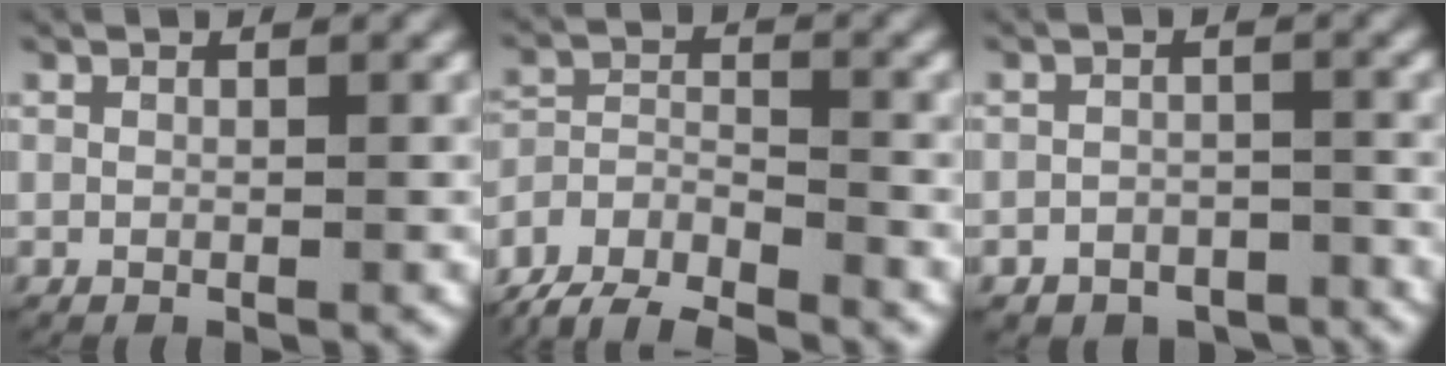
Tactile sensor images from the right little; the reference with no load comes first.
{"total": 8.6, "force": [-5.8, 6.0, 2.0], "torque": [-0.058, -0.026, -0.104]}
{"total": 4.1, "force": [-3.4, 2.3, 0.3], "torque": [0.009, -0.008, -0.060]}